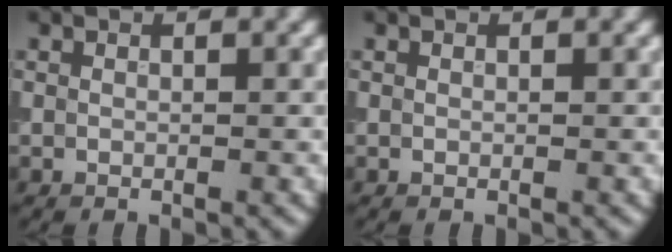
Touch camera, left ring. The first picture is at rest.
{"total": 0.0}